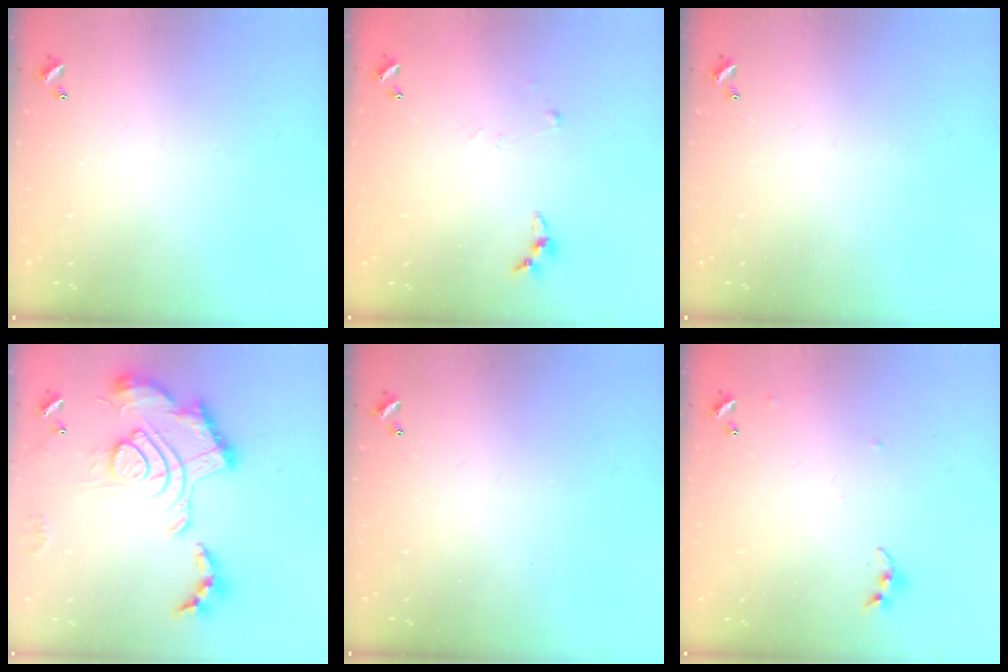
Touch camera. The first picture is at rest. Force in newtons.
{"total": 4.2, "press": 4.2, "slide": 0.5}
{"total": 0.0}
{"total": 2.5, "press": 1.9, "slide": 1.7}
{"total": 0.0}
{"total": 5.1, "press": 5.0, "slide": 0.5}